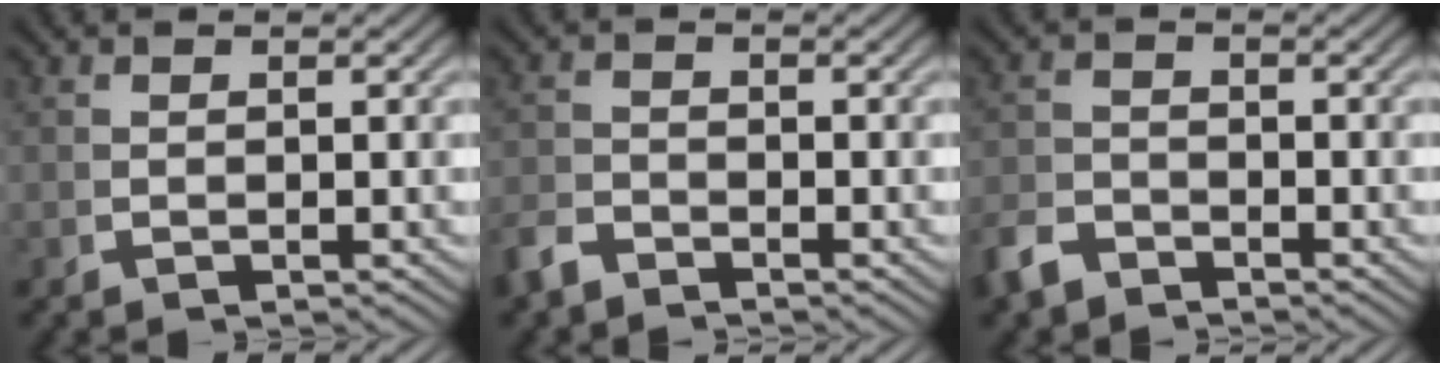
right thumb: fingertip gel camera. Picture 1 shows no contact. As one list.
[{"total": 1.8, "force": [-1.8, 0.3, 0.1], "torque": [0.008, -0.003, -0.036]}, {"total": 2.5, "force": [-2.4, 0.8, 0.2], "torque": [0.004, -0.007, -0.044]}]